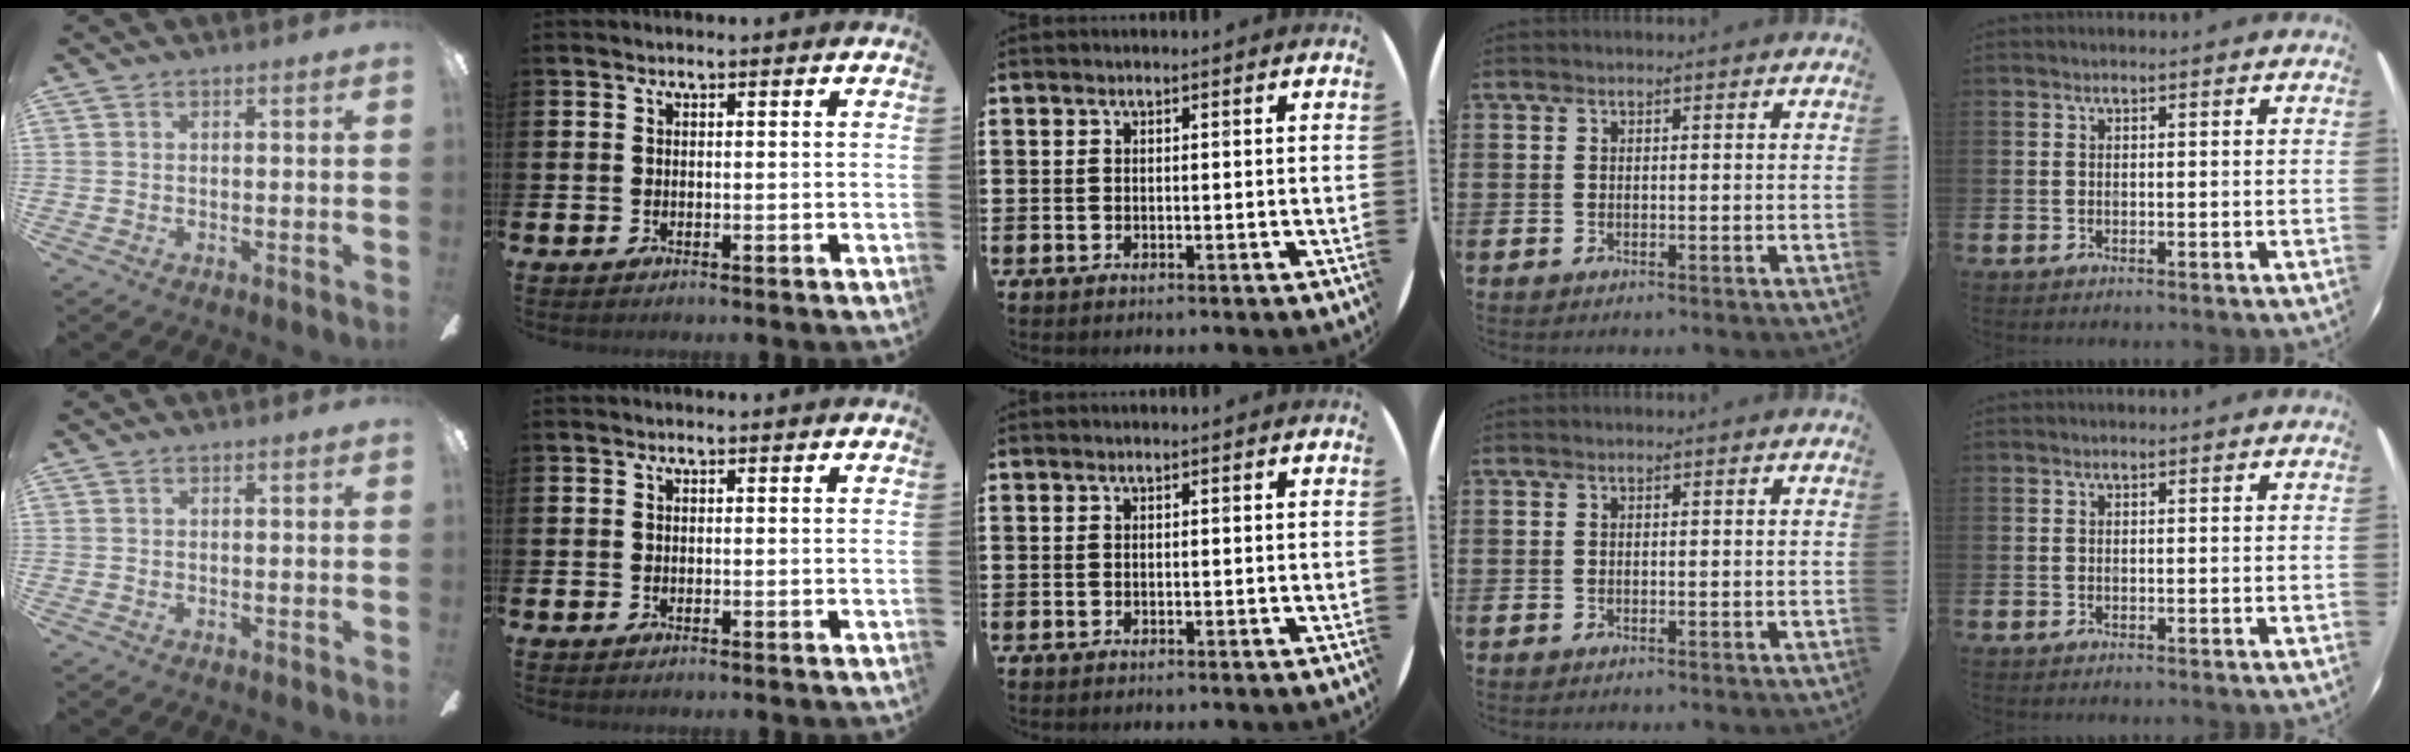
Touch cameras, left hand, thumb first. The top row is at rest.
{}